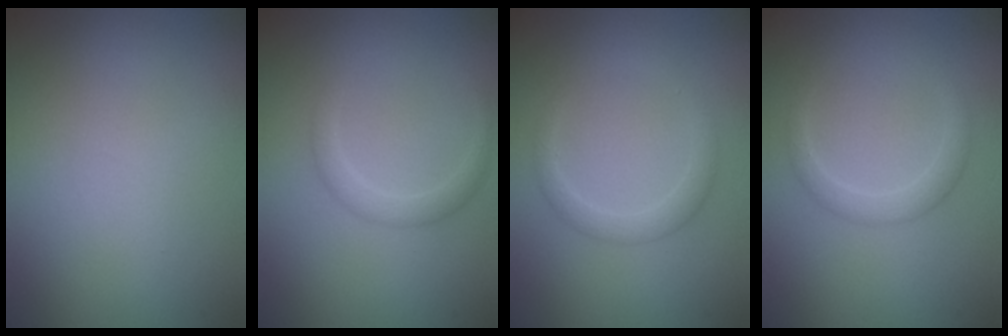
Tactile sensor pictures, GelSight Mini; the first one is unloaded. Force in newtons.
{"total": 1.6, "press": 1.5, "slide": 0.2}
{"total": 1.8, "press": 1.8, "slide": 0.0}
{"total": 1.7, "press": 1.7, "slide": 0.1}